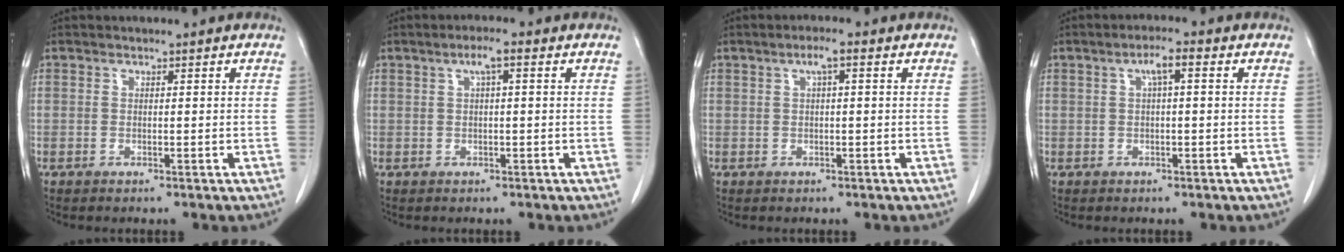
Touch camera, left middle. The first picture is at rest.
{"total": 2.6, "force": [1.0, 0.3, 2.4], "torque": [-0.043, 0.010, 0.016]}
{"total": 2.3, "force": [0.9, 0.3, 2.1], "torque": [-0.038, 0.008, 0.014]}
{"total": 2.9, "force": [0.8, 0.4, 2.8], "torque": [-0.050, 0.012, 0.014]}